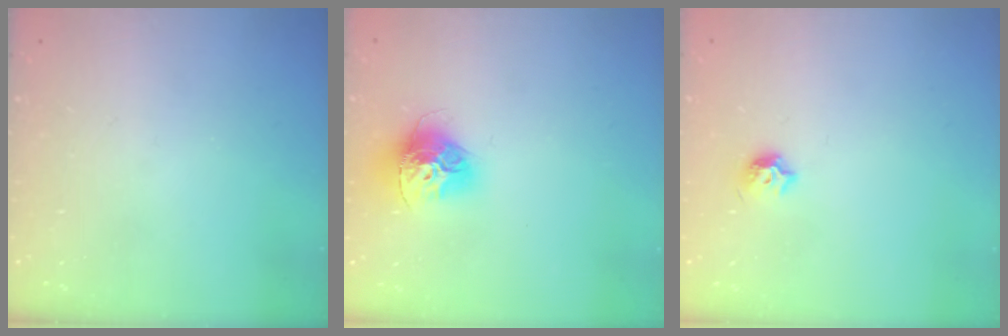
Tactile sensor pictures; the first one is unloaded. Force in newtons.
{"total": 13.8, "press": 13.8, "slide": 1.3}
{"total": 4.9, "press": 4.8, "slide": 0.8}